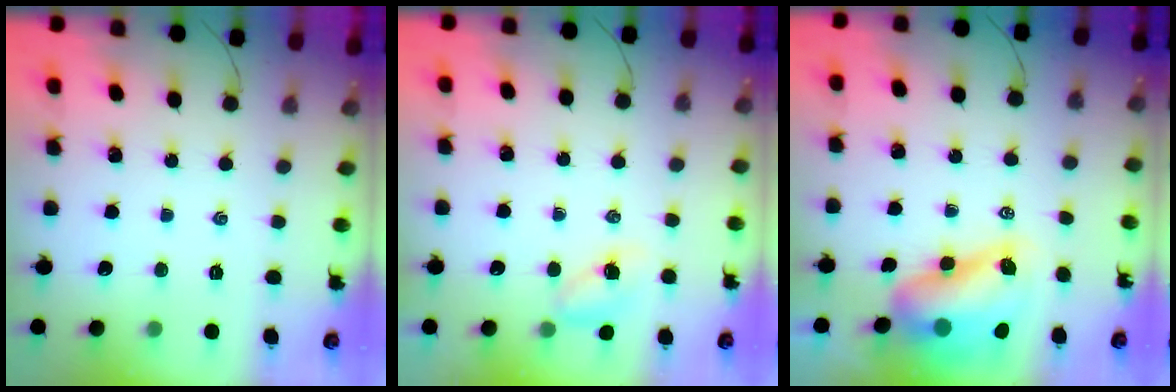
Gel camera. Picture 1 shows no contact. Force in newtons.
{"total": 4.6, "press": 4.6, "slide": 0.5}
{"total": 9.7, "press": 9.3, "slide": 2.8}